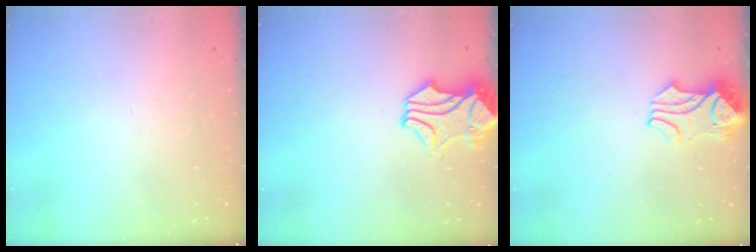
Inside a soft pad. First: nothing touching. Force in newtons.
{"total": 1.7, "press": 1.1, "slide": 1.2}
{"total": 2.2, "press": 2.1, "slide": 0.5}